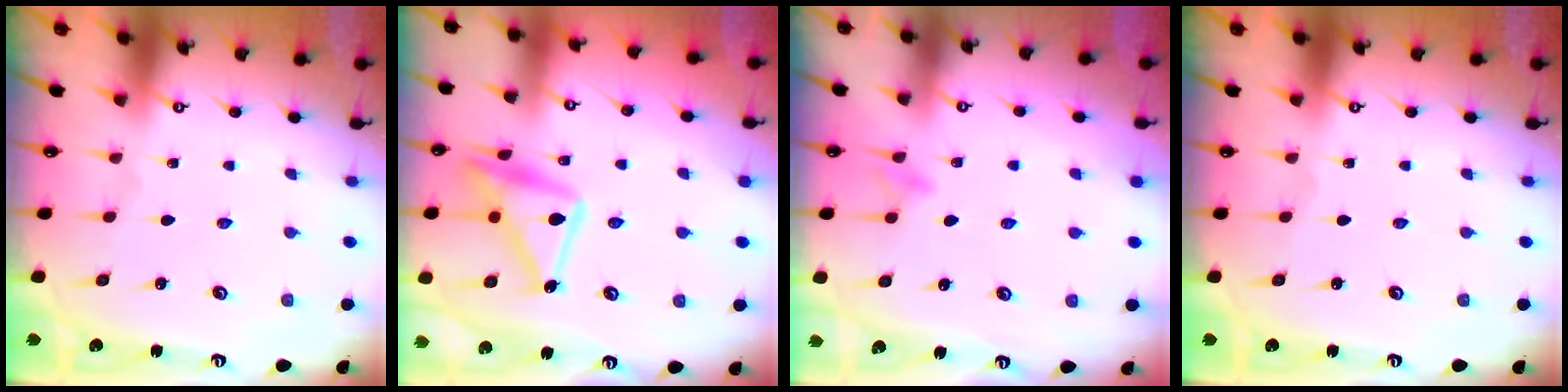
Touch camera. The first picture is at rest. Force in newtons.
{"total": 16.3, "press": 16.2, "slide": 1.1}
{"total": 7.7, "press": 7.6, "slide": 0.8}
{"total": 0.0}